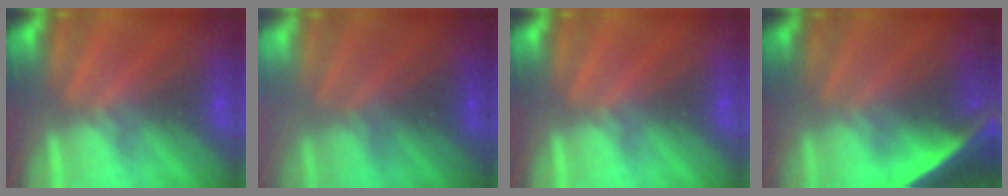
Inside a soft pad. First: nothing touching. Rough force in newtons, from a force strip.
{"total": 2.3}
{"total": 0.0}
{"total": 7.8}